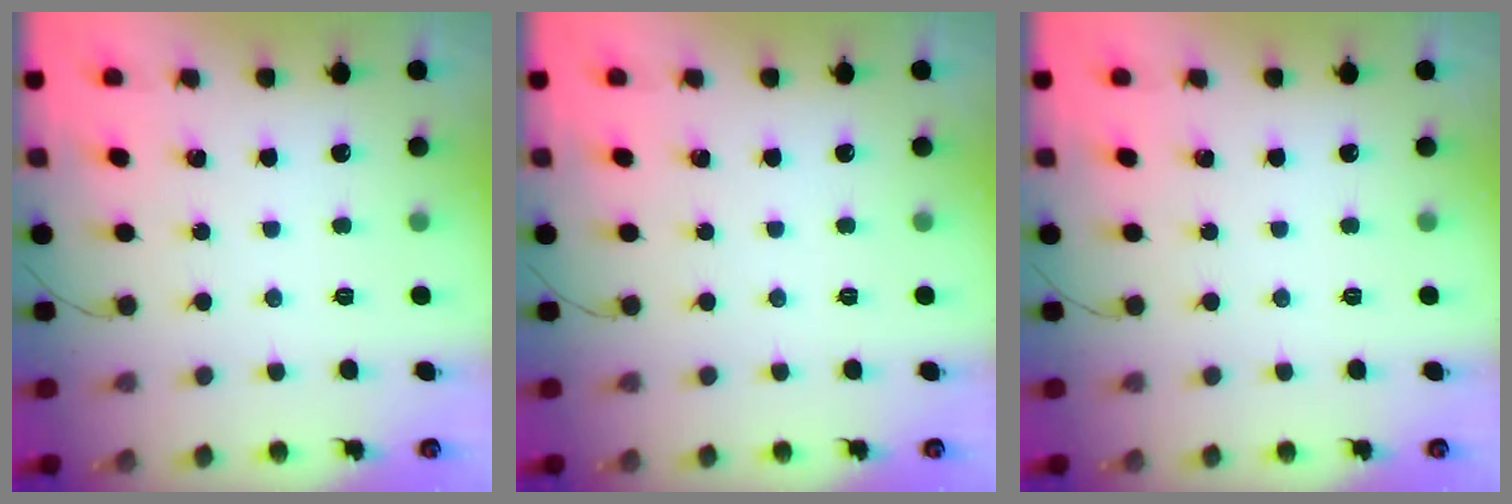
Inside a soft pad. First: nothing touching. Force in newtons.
{"total": 0.0}
{"total": 0.0}